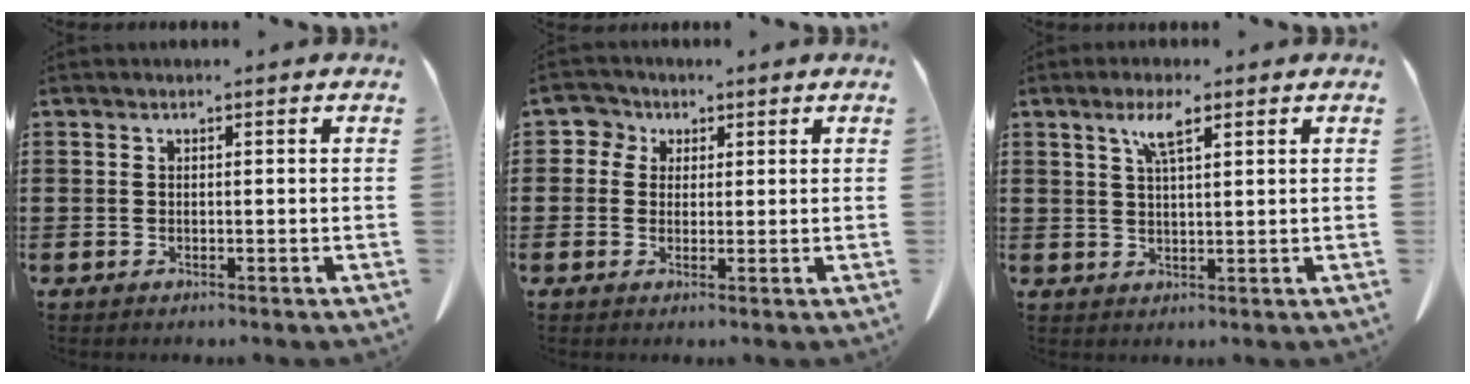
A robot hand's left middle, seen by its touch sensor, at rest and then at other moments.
{"total": 2.8, "force": [1.0, 2.6, 0.4], "torque": [-0.024, 0.007, 0.015]}
{"total": 4.6, "force": [2.6, 0.9, 3.6], "torque": [-0.079, 0.007, 0.044]}